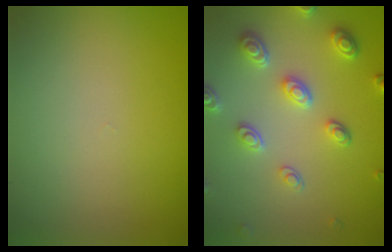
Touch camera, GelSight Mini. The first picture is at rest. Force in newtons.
{"total": 4.6, "press": 3.6, "slide": 2.9}